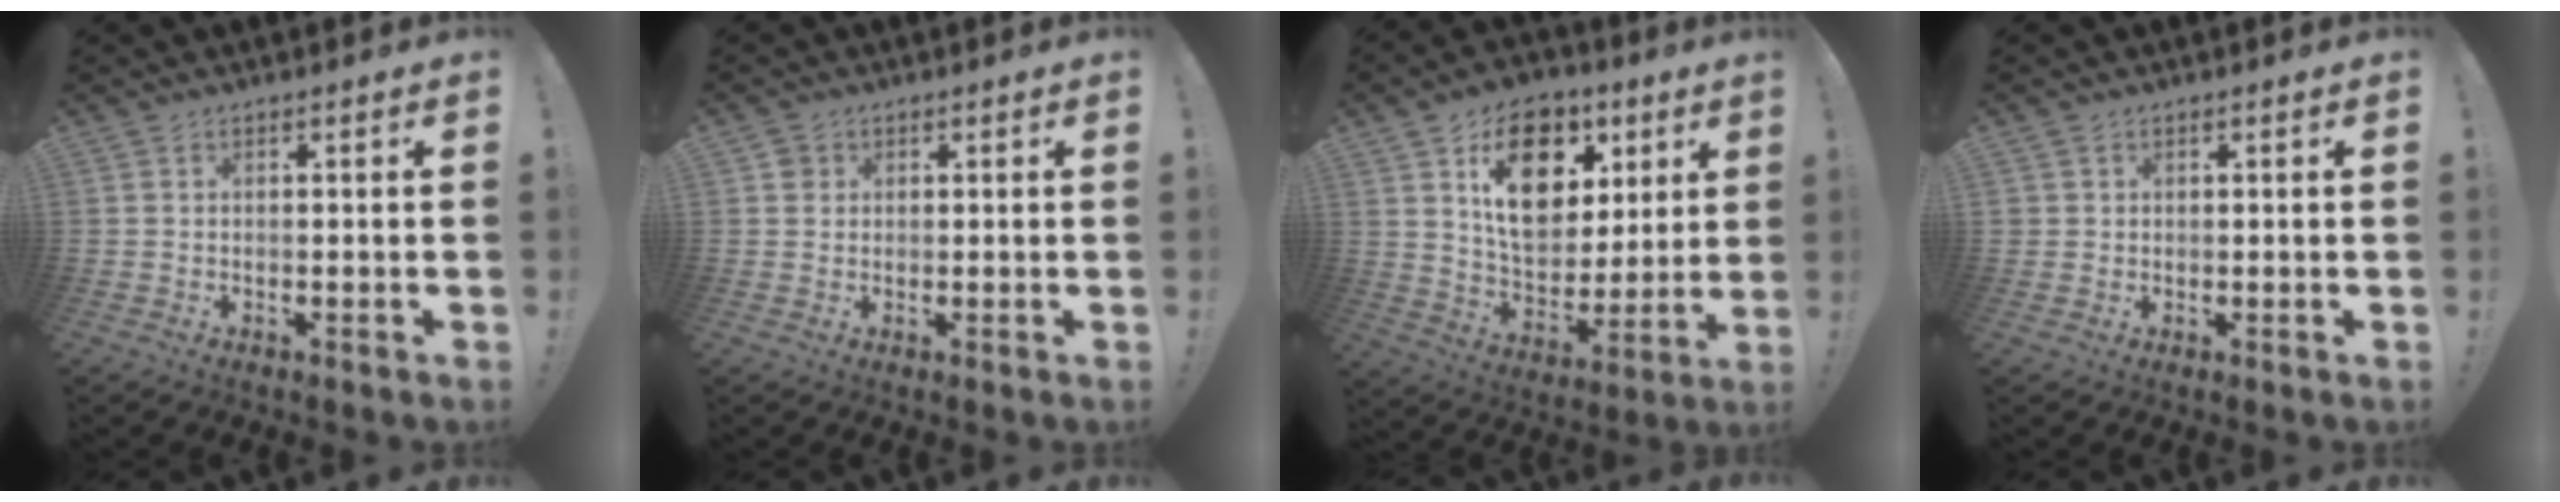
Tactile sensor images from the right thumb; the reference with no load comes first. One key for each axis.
{"total": 2.1, "fx": 0.9, "fy": 2.0, "fz": 0.2, "tx": -0.002, "ty": 0.001, "tz": 0.015}
{"total": 17.5, "fx": 7.9, "fy": 12.3, "fz": 9.7, "tx": -0.126, "ty": -0.029, "tz": 0.146}
{"total": 1.6, "fx": 0.8, "fy": 1.2, "fz": -0.5, "tx": 0.014, "ty": -0.003, "tz": 0.015}